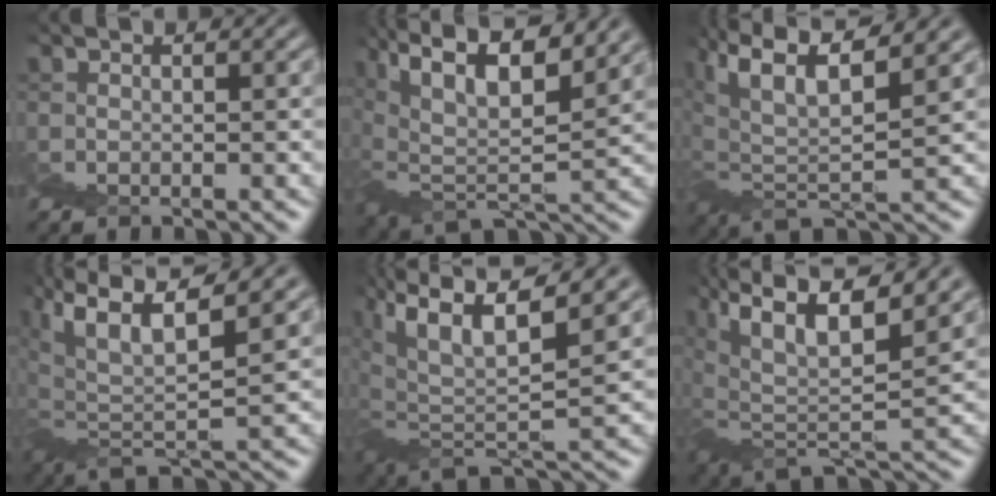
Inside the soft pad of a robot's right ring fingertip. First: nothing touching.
{"total": 6.8, "force": [4.2, 2.4, 4.8], "torque": [-0.092, 0.009, 0.069]}
{"total": 4.4, "force": [2.8, 0.4, 3.3], "torque": [-0.058, 0.013, 0.043]}
{"total": 4.2, "force": [2.6, 0.0, 3.3], "torque": [-0.054, 0.013, 0.041]}
{"total": 4.1, "force": [2.6, -0.3, 3.2], "torque": [-0.054, 0.013, 0.042]}
{"total": 4.8, "force": [3.3, 0.3, 3.4], "torque": [-0.062, 0.011, 0.055]}